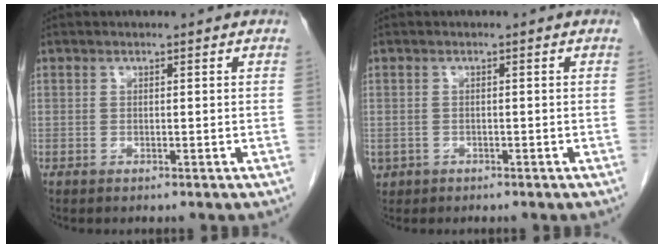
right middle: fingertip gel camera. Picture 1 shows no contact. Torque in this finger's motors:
{"motor_torque": [0.93, -0.86, 0.50, 0.07]}